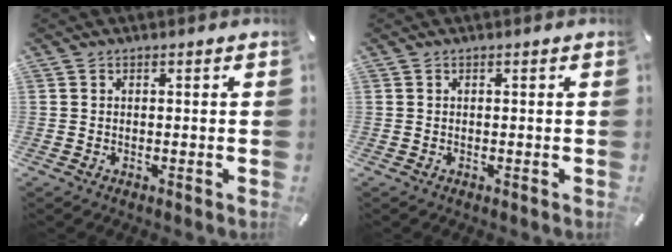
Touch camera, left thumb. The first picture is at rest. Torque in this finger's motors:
{"motor_torque": [0.00, 0.00, 0.00, 0.05, -0.01]}